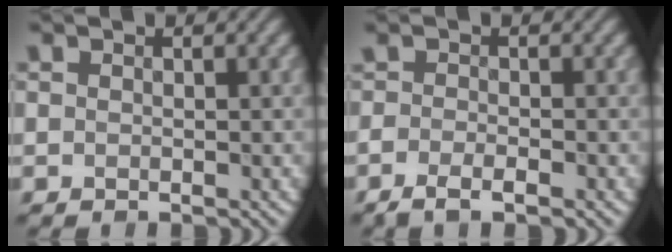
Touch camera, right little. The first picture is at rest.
{"total": 2.4, "force": [-1.5, 0.5, 1.8], "torque": [-0.029, -0.008, -0.031]}